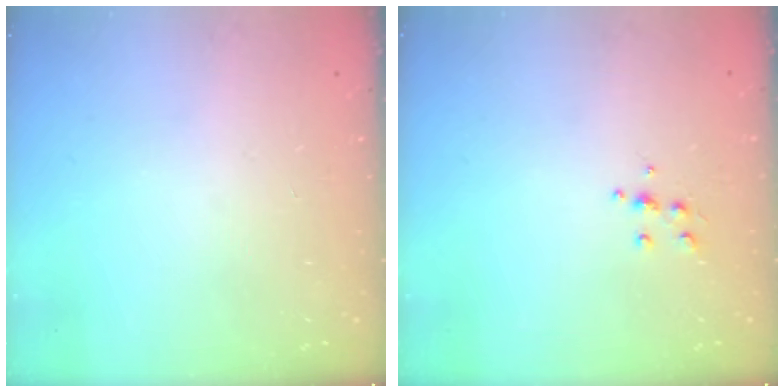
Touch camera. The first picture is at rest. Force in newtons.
{"total": 5.5, "press": 5.4, "slide": 0.9}